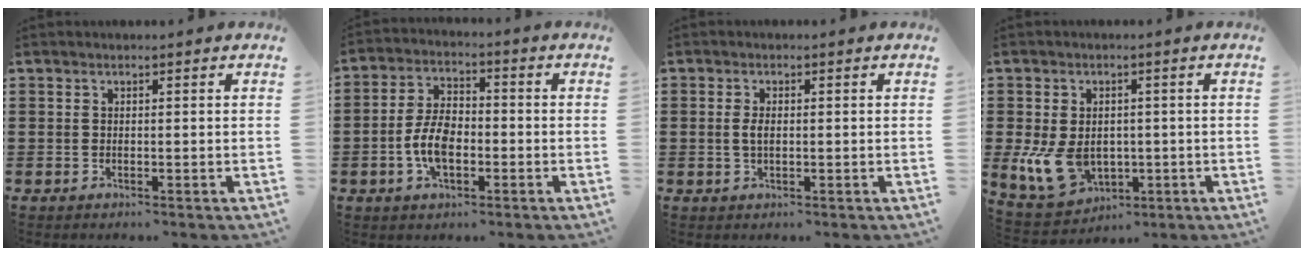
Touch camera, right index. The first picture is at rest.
{"total": 7.0, "force": [-1.8, 3.7, 5.7], "torque": [-0.133, 0.002, -0.041]}
{"total": 2.1, "force": [-0.1, 1.0, 1.8], "torque": [-0.043, 0.000, -0.005]}
{"total": 8.5, "force": [-1.5, 6.4, 5.5], "torque": [-0.133, 0.004, -0.028]}